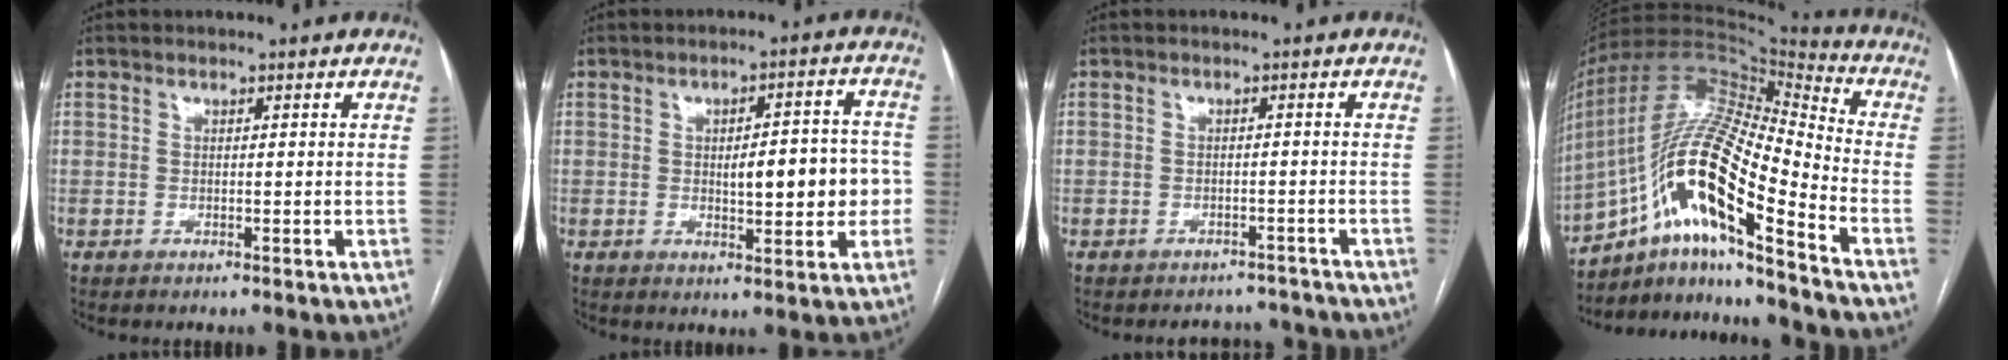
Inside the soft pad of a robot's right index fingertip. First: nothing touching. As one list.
[{"total": 8.7, "force": [-0.8, 2.8, 8.2], "torque": [-0.108, 0.022, -0.002]}, {"total": 4.4, "force": [-4.1, 1.7, -0.6], "torque": [0.013, 0.011, -0.048]}, {"total": 20.6, "force": [-10.6, 3.7, 17.3], "torque": [-0.356, 0.009, -0.188]}]